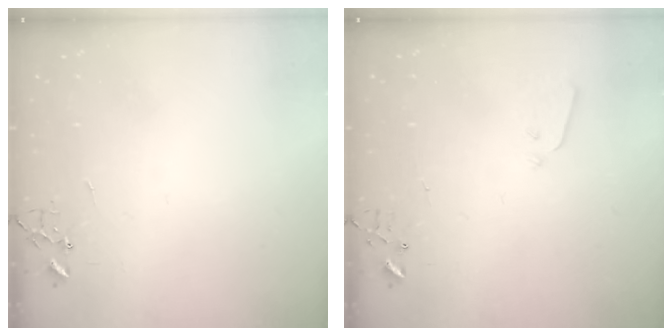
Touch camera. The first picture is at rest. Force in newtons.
{"total": 3.4, "press": 3.3, "slide": 0.7}